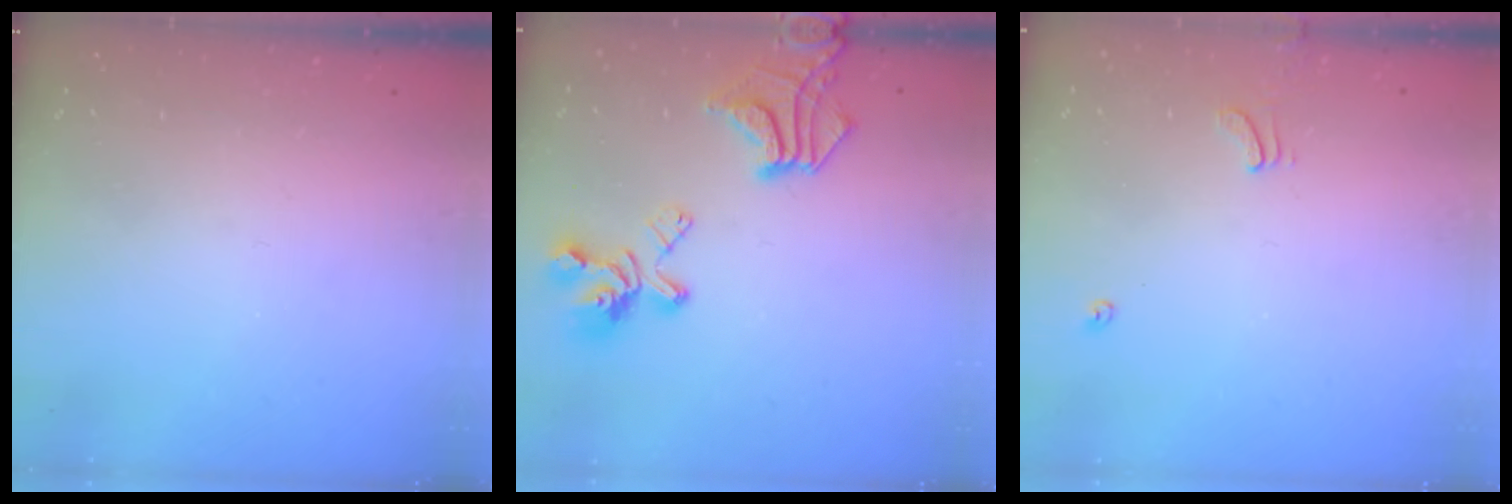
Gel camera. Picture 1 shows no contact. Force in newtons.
{"total": 12.1, "press": 11.8, "slide": 2.6}
{"total": 2.0, "press": 1.9, "slide": 0.4}